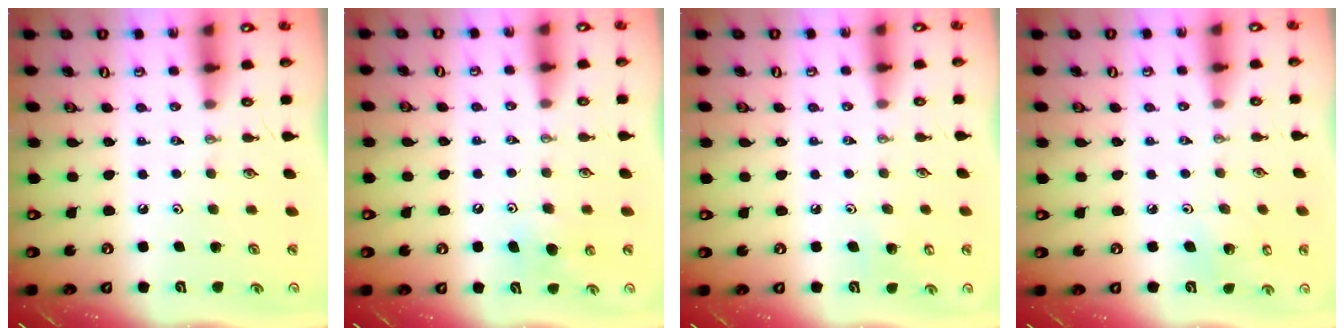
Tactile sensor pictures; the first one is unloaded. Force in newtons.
{"total": 5.3, "press": 5.0, "slide": 1.7}
{"total": 5.6, "press": 5.5, "slide": 0.7}
{"total": 4.9, "press": 4.5, "slide": 2.0}